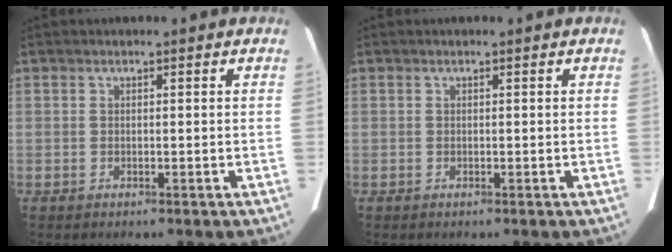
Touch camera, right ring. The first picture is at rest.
{"total": 0.0}